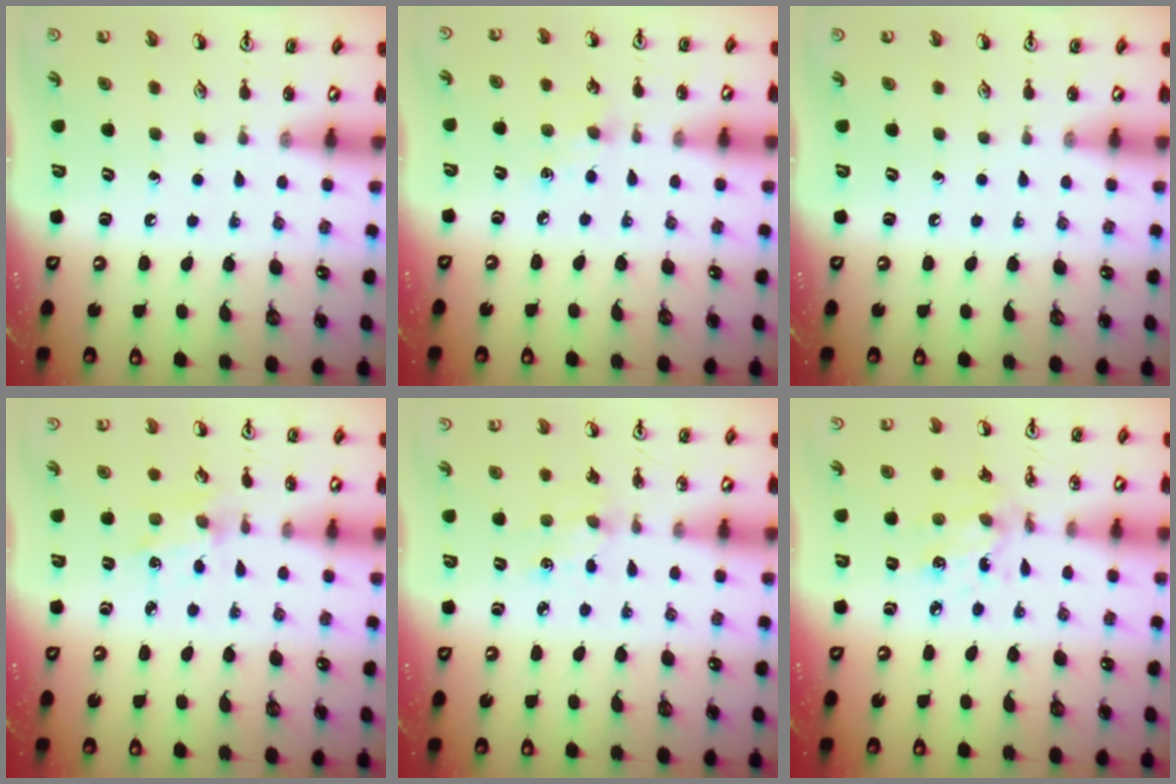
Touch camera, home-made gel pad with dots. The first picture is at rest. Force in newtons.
{"total": 5.5, "press": 5.4, "slide": 0.8}
{"total": 0.0}
{"total": 1.4, "press": 1.3, "slide": 0.2}
{"total": 4.7, "press": 4.7, "slide": 0.6}
{"total": 4.2, "press": 3.9, "slide": 1.5}